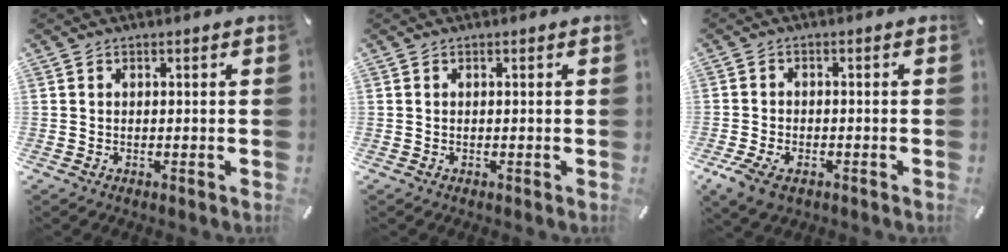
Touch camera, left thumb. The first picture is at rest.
{"total": 0.0}
{"total": 4.6, "force": [-2.2, 3.0, 2.8], "torque": [-0.063, 0.007, -0.043]}